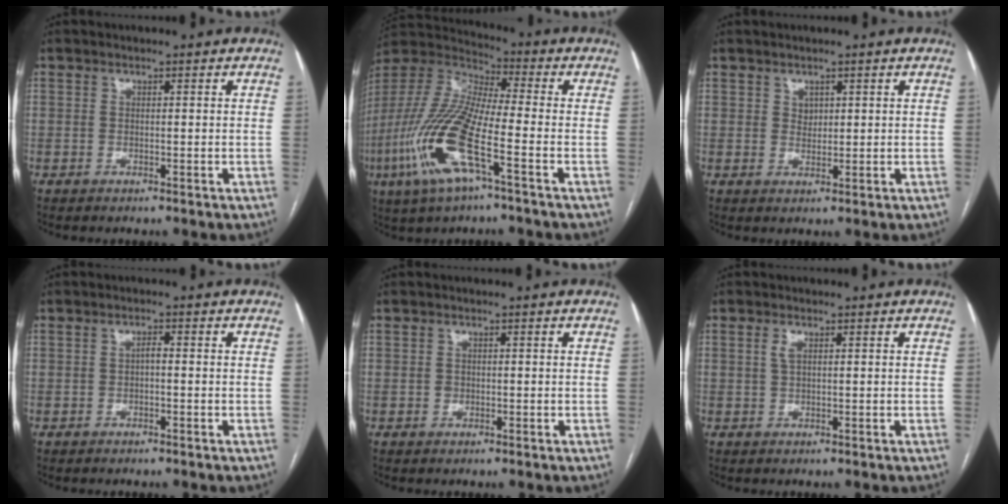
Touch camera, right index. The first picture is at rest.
{"total": 17.1, "force": [-6.3, 2.9, 15.7], "torque": [-0.348, -0.018, -0.127]}
{"total": 1.6, "force": [0.8, 1.2, 0.7], "torque": [-0.008, -0.002, 0.016]}
{"total": 1.1, "force": [-0.3, 0.4, 1.0], "torque": [-0.017, 0.005, -0.006]}
{"total": 0.8, "force": [-0.1, 0.7, 0.3], "torque": [-0.005, 0.002, -0.001]}
{"total": 1.6, "force": [0.6, 0.6, 1.4], "torque": [-0.031, 0.004, 0.013]}